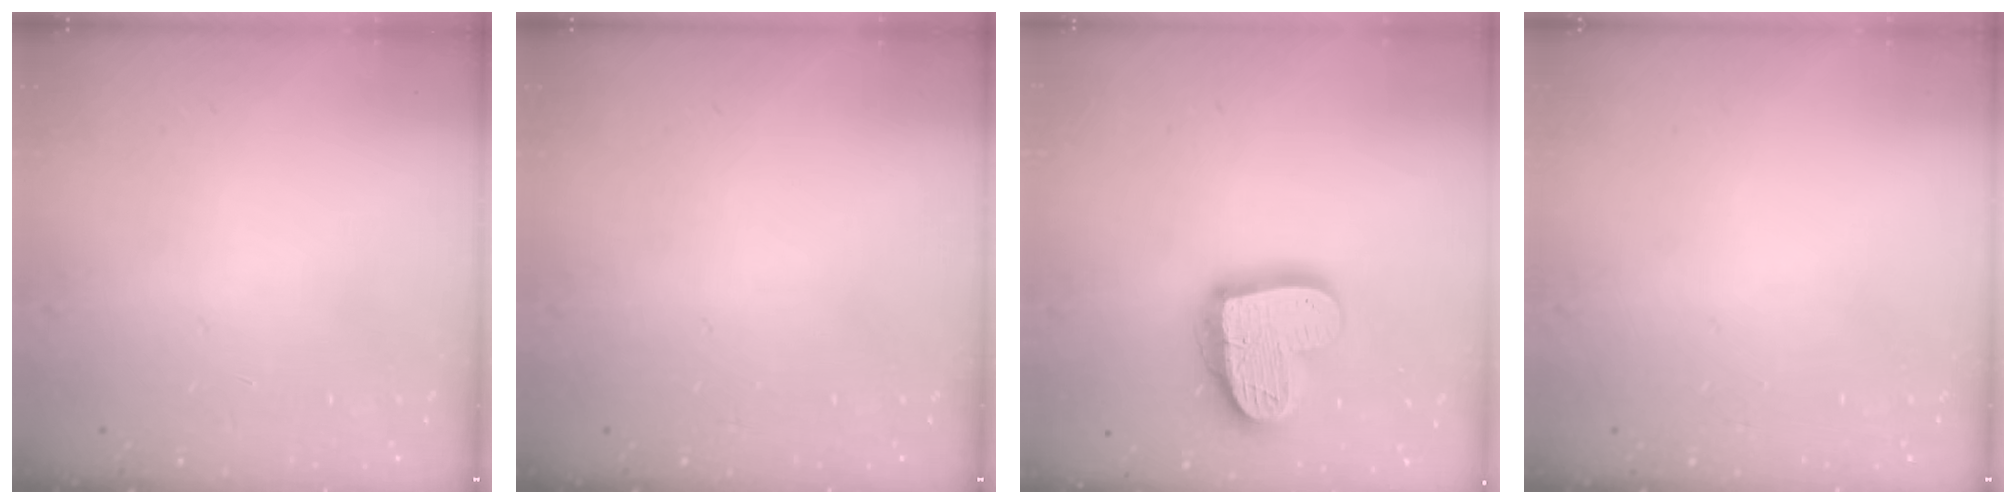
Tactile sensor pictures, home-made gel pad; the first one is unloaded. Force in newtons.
{"total": 0.0}
{"total": 18.0, "press": 17.9, "slide": 1.3}
{"total": 0.0}